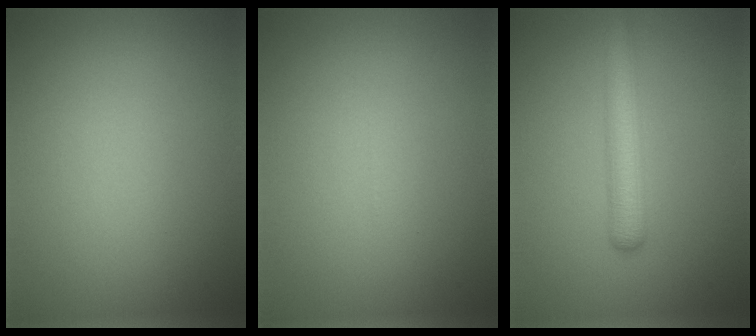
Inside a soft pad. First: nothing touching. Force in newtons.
{"total": 0.0}
{"total": 3.8, "press": 3.8, "slide": 0.0}